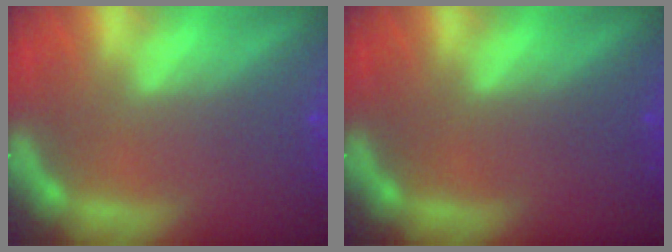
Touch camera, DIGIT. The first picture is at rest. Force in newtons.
{"total": 0.0}